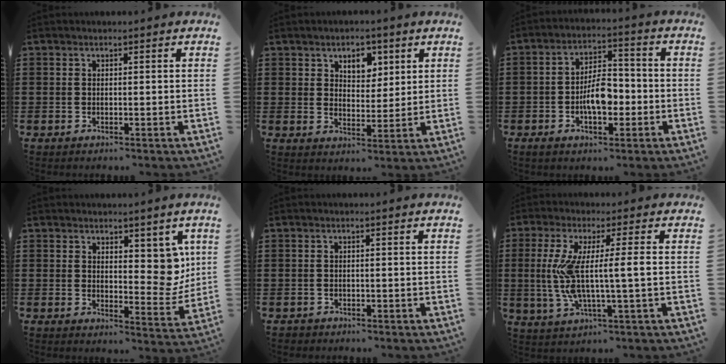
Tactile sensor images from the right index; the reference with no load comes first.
{"total": 4.7, "force": [2.8, 3.2, 2.0], "torque": [-0.038, 0.006, 0.046]}
{"total": 6.7, "force": [-1.6, 3.3, 5.6], "torque": [-0.095, 0.000, -0.036]}
{"total": 6.6, "force": [3.3, 3.9, 4.2], "torque": [-0.050, -0.015, 0.056]}
{"total": 0.7, "force": [-0.6, 0.3, -0.1], "torque": [0.000, 0.004, -0.016]}
{"total": 8.4, "force": [0.2, 0.3, 8.4], "torque": [-0.182, -0.016, -0.010]}